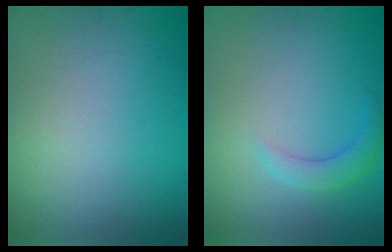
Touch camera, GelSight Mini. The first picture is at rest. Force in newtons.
{"total": 2.1, "press": 2.1, "slide": 0.2}